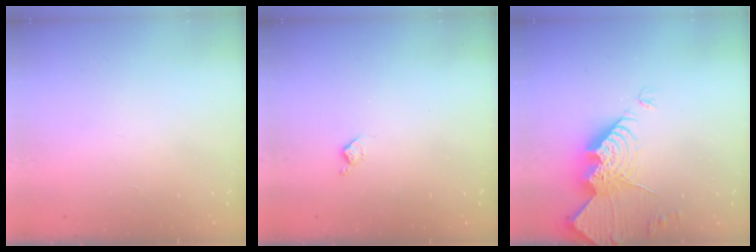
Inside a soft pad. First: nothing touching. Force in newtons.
{"total": 4.5, "press": 4.5, "slide": 0.7}
{"total": 16.2, "press": 16.1, "slide": 1.4}